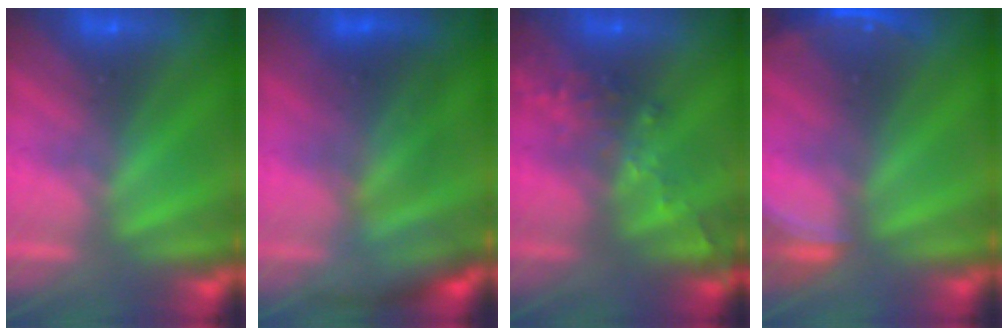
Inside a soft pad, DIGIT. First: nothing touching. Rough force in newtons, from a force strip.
{"total": 2.5}
{"total": 2.7}
{"total": 2.7}